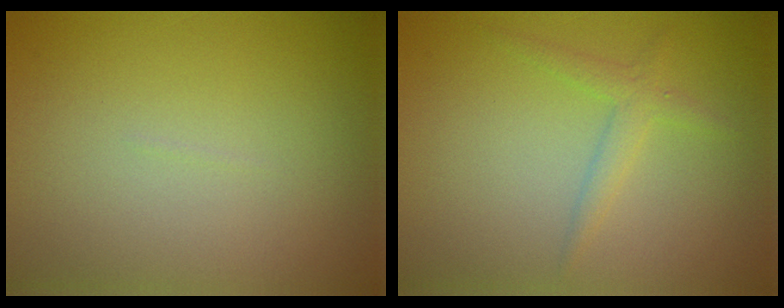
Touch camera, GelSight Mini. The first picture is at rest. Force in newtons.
{"total": 1.8, "press": 1.8, "slide": 0.0}